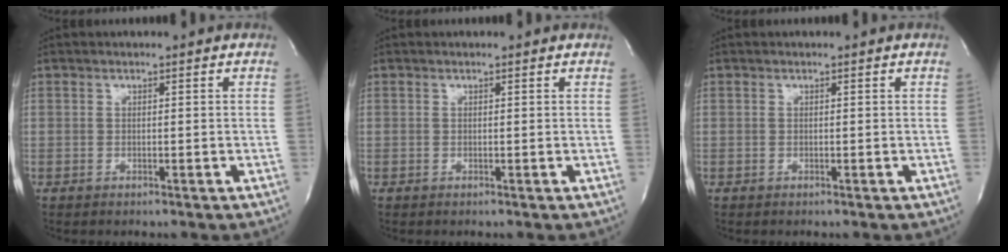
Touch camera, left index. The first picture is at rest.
{"total": 0.8, "force": [0.7, 0.2, 0.1], "torque": [-0.008, 0.005, 0.005]}
{"total": 0.0}